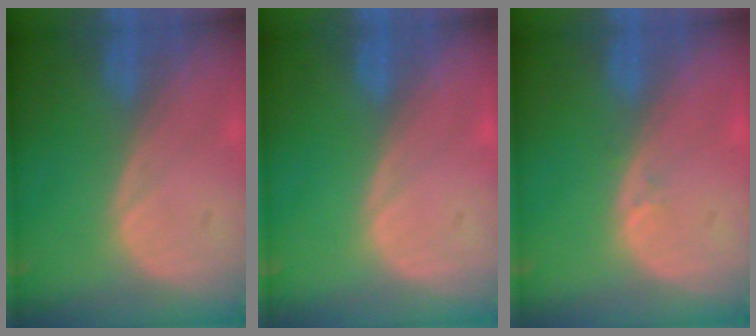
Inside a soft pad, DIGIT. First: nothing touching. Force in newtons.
{"total": 0.0}
{"total": 0.6, "press": 0.5, "slide": 0.4}